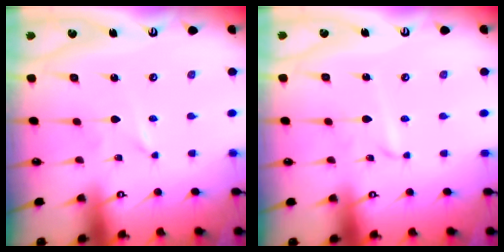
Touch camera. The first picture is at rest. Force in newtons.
{"total": 1.9, "press": 1.9, "slide": 0.2}